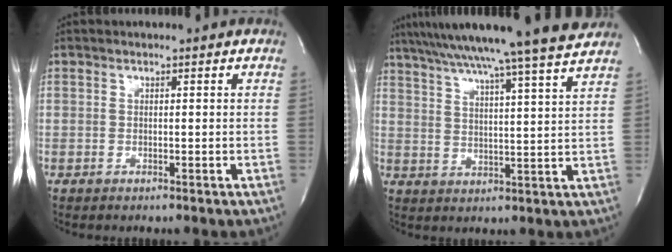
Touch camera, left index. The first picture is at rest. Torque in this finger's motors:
{"motor_torque": [0.83, -0.74, 0.80, 0.21]}